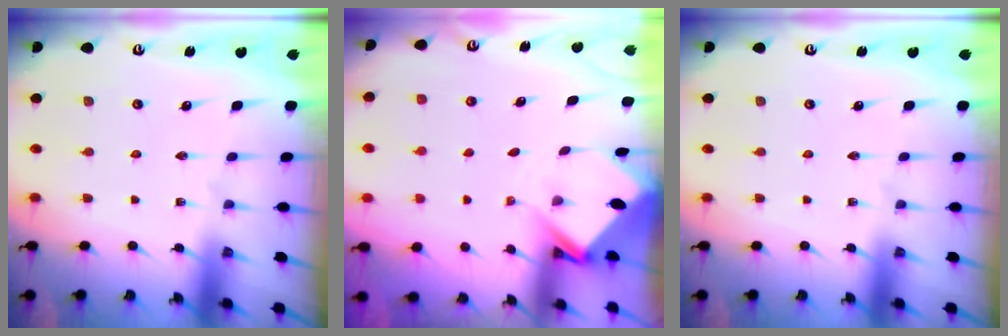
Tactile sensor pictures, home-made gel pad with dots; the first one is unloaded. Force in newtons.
{"total": 3.8, "press": 3.8, "slide": 0.3}
{"total": 0.0}